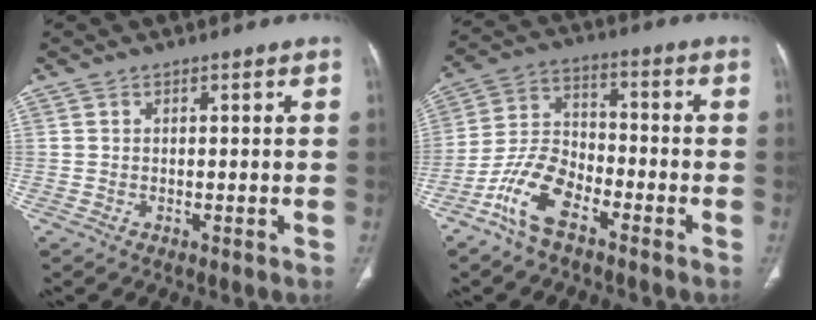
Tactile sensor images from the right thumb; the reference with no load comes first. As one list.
[{"total": 10.5, "force": [-6.2, 5.0, 6.8], "torque": [-0.142, 0.039, -0.129]}]